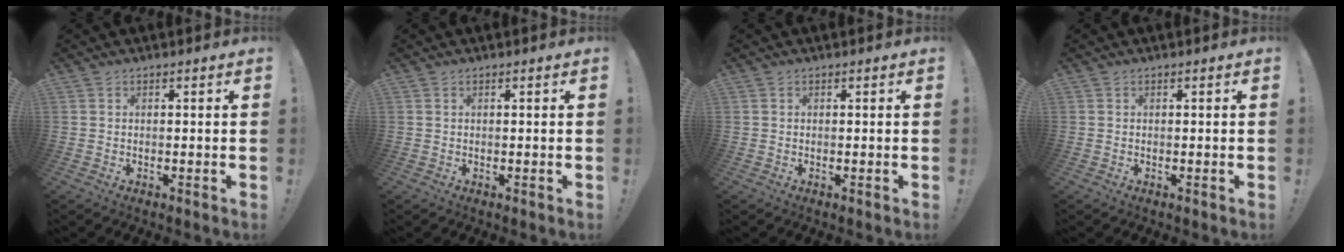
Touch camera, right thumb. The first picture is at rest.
{"total": 0.0}
{"total": 0.0}
{"total": 0.0}